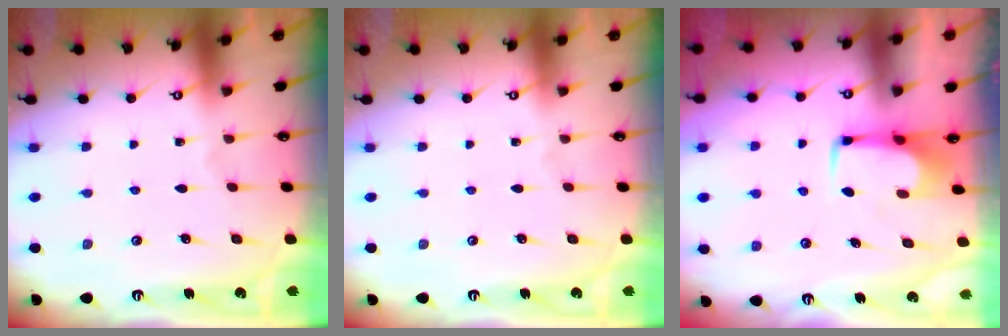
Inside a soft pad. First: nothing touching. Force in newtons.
{"total": 0.0}
{"total": 1.8, "press": 1.7, "slide": 0.7}